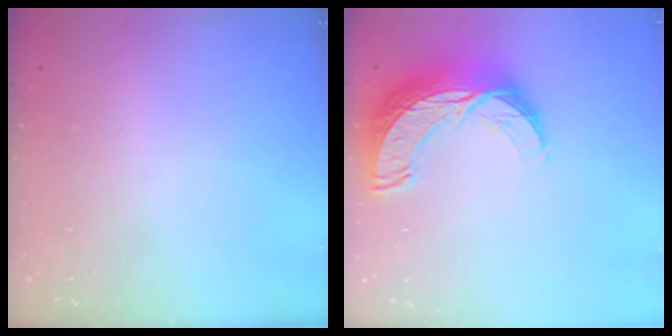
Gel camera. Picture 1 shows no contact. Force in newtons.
{"total": 15.0, "press": 14.9, "slide": 1.0}